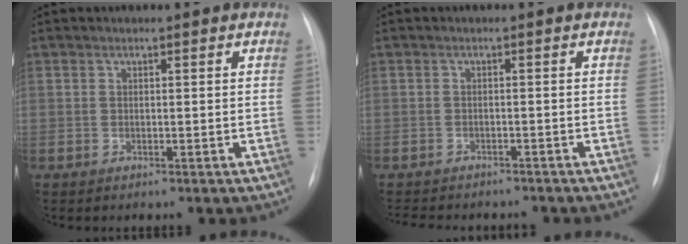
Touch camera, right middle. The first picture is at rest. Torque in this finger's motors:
{"motor_torque": [0.55, -0.57, 0.03, 0.00]}